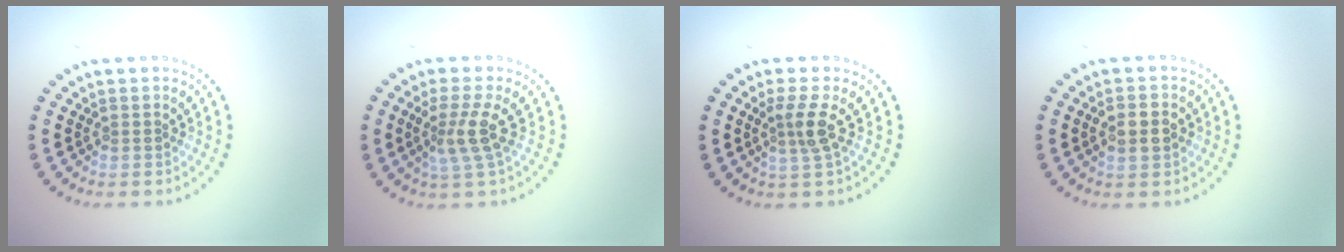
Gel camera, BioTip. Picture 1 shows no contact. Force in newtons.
{"total": 2.8, "press": 2.1, "slide": 1.9}
{"total": 2.3, "press": 1.7, "slide": 1.5}
{"total": 3.0, "press": 3.0, "slide": 0.3}